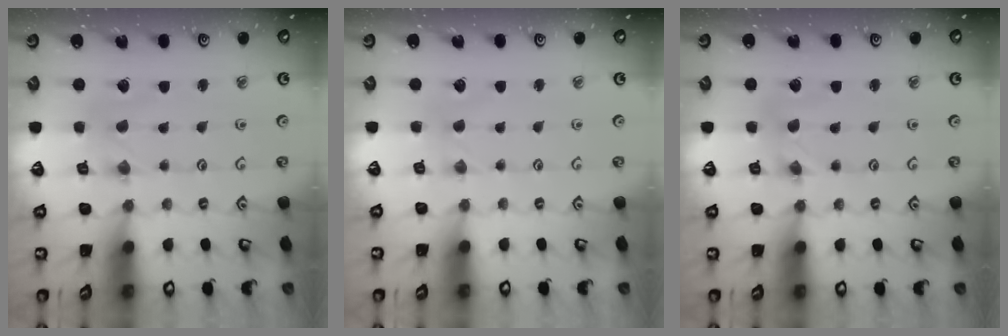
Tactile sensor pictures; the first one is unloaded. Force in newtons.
{"total": 0.8, "press": 0.8, "slide": 0.2}
{"total": 1.7, "press": 1.6, "slide": 0.3}